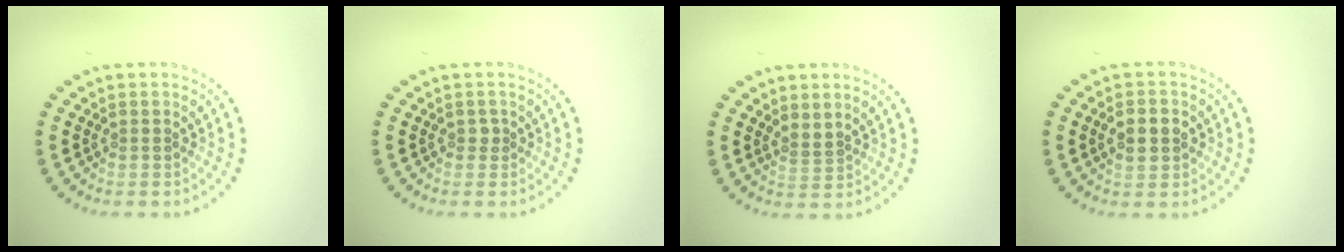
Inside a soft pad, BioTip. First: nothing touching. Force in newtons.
{"total": 0.5, "press": 0.4, "slide": 0.3}
{"total": 1.0, "press": 0.5, "slide": 0.8}
{"total": 3.0, "press": 3.0, "slide": 0.0}